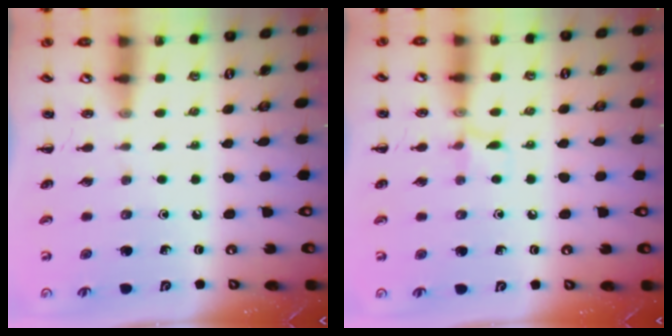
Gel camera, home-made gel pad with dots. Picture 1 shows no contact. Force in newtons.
{"total": 6.6, "press": 6.4, "slide": 1.8}